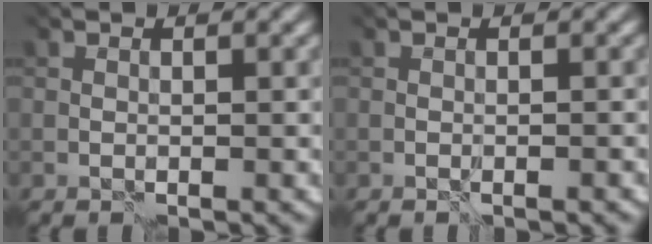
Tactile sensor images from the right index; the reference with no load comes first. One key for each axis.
{"total": 0.6, "fx": -0.4, "fy": -0.4, "fz": 0.0, "tx": 0.002, "ty": -0.001, "tz": -0.007}